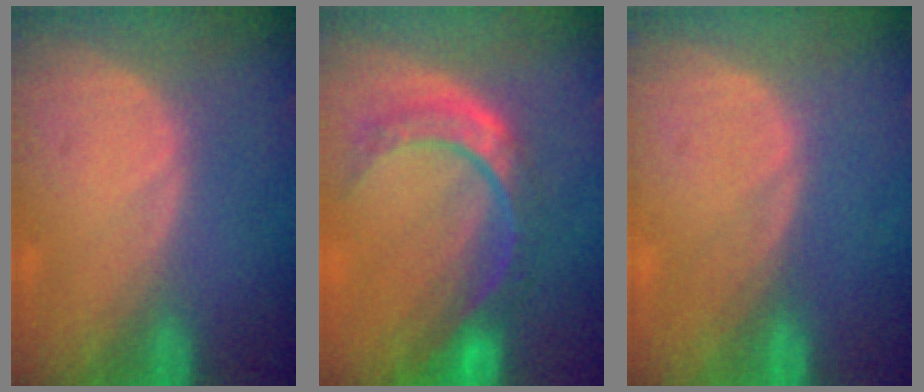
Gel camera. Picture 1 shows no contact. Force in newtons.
{"total": 8.8, "press": 7.4, "slide": 4.9}
{"total": 0.0}